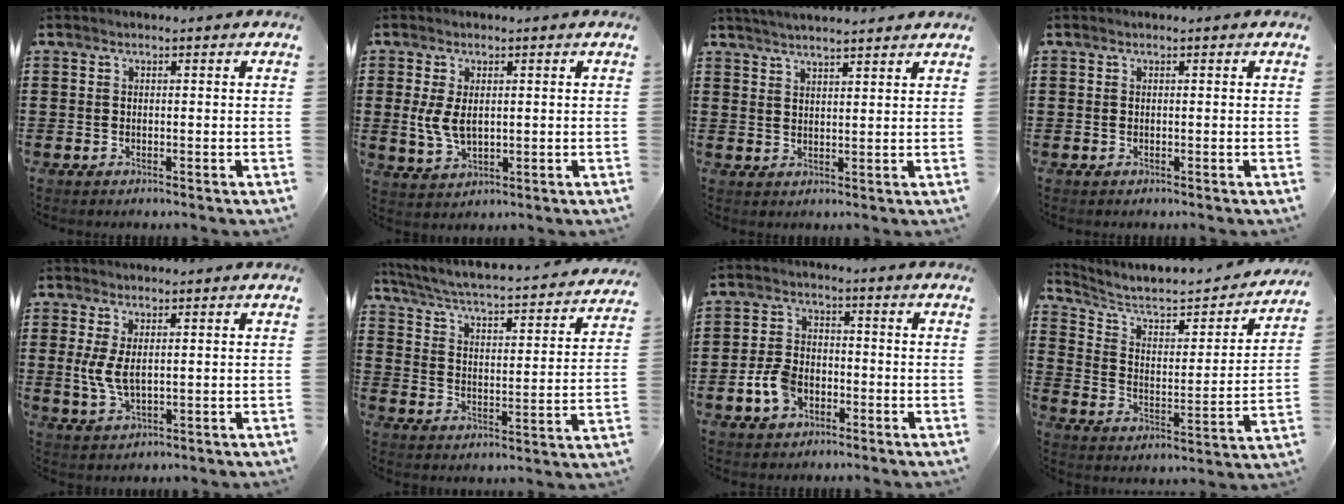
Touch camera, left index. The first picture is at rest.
{"total": 4.9, "force": [0.4, 2.9, 3.9], "torque": [-0.093, 0.004, 0.004]}
{"total": 4.8, "force": [3.9, 0.0, 2.8], "torque": [-0.063, -0.008, 0.069]}
{"total": 0.0}
{"total": 4.6, "force": [0.6, 2.1, 4.0], "torque": [-0.102, -0.001, 0.004]}
{"total": 3.0, "force": [2.6, -0.2, 1.4], "torque": [-0.046, -0.035, 0.032]}
{"total": 5.9, "force": [-2.4, 3.9, 3.8], "torque": [-0.092, 0.005, -0.049]}
{"total": 5.5, "force": [4.5, 1.7, 2.7], "torque": [-0.078, -0.029, 0.069]}